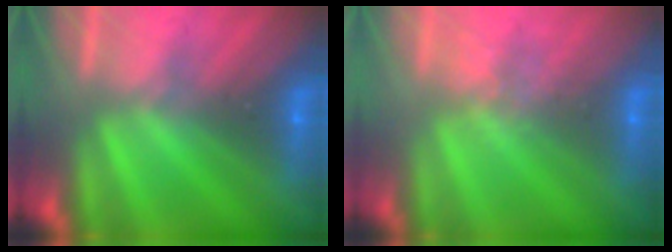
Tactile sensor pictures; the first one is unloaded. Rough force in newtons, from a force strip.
{"total": 2.1}